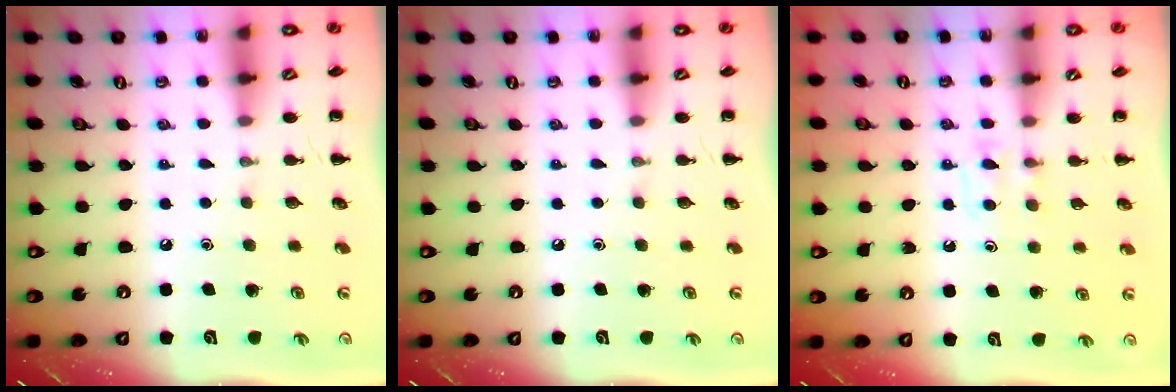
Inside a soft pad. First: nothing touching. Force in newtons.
{"total": 0.0}
{"total": 5.3, "press": 5.0, "slide": 1.7}